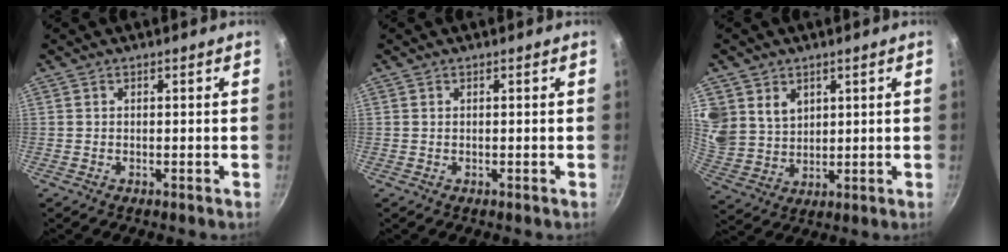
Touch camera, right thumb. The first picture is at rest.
{"total": 0.0}
{"total": 12.1, "force": [5.5, 9.5, 5.1], "torque": [-0.098, -0.014, 0.126]}